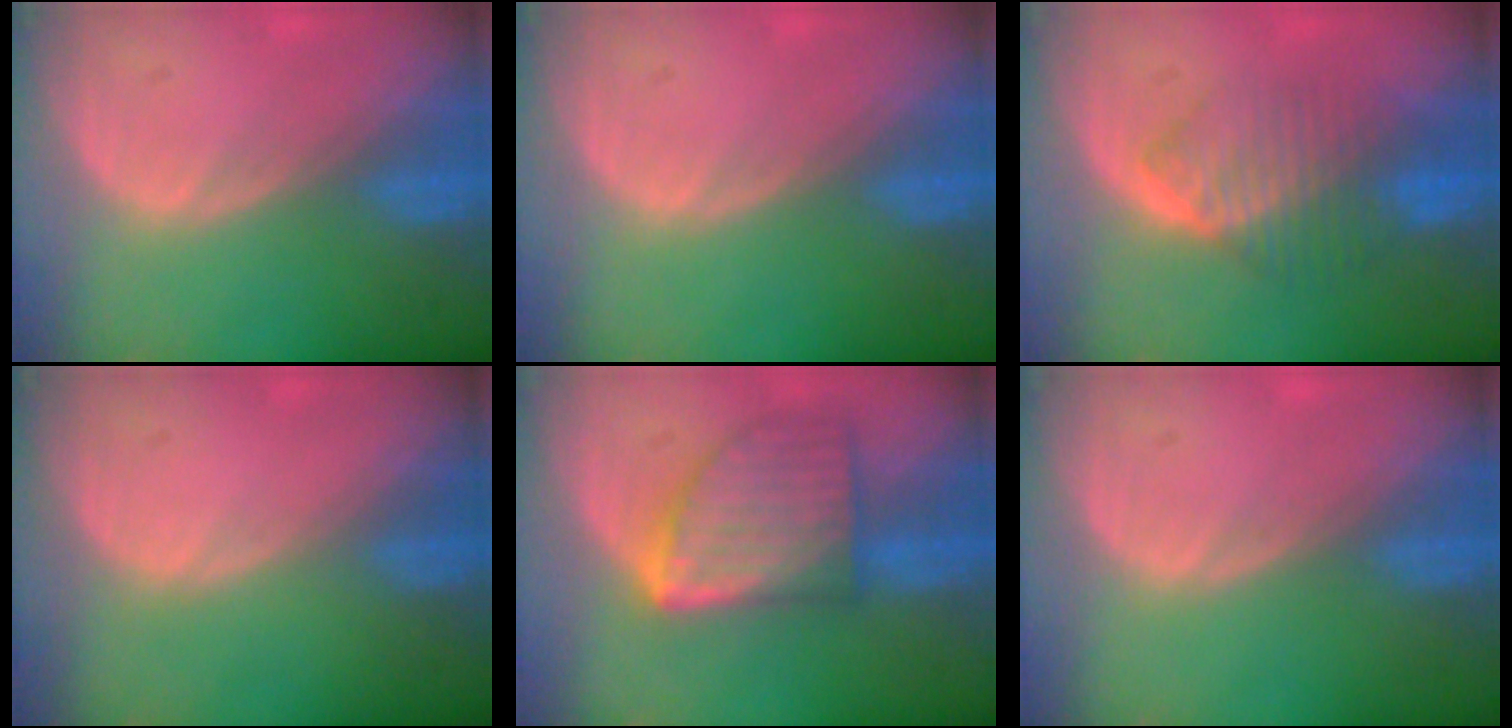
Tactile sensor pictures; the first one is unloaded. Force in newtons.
{"total": 0.0}
{"total": 7.2, "press": 7.1, "slide": 1.0}
{"total": 0.0}
{"total": 9.0, "press": 9.0, "slide": 0.6}
{"total": 0.0}